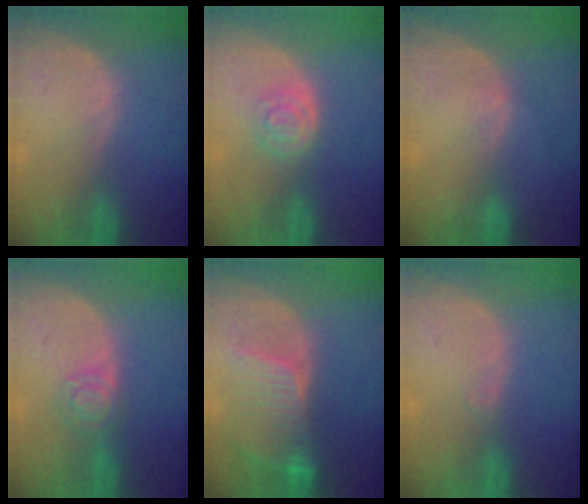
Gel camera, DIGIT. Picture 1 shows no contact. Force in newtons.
{"total": 3.9, "press": 3.6, "slide": 1.5}
{"total": 1.2, "press": 0.7, "slide": 0.9}
{"total": 3.8, "press": 3.8, "slide": 0.2}
{"total": 8.4, "press": 7.6, "slide": 3.5}
{"total": 0.6, "press": 0.5, "slide": 0.4}